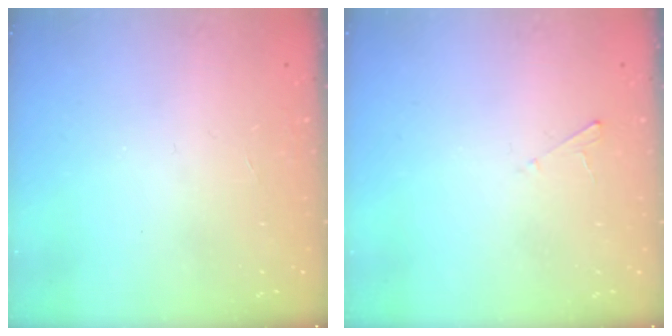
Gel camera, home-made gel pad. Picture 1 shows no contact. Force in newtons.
{"total": 2.0, "press": 2.0, "slide": 0.2}